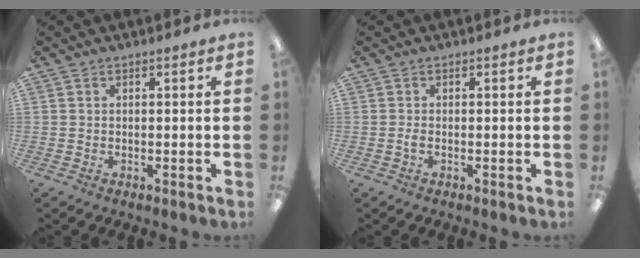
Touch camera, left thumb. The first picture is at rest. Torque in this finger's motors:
{"motor_torque": [-0.20, 0.13, -0.02, -0.06, -0.02]}